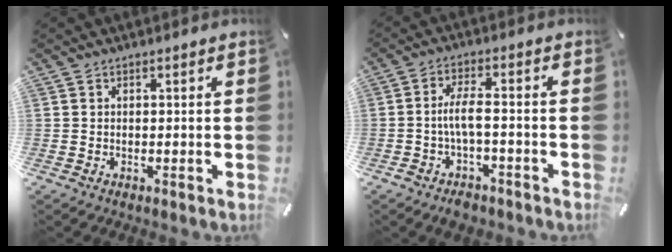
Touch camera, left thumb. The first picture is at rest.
{"total": 6.9, "force": [-2.4, 2.4, 6.1], "torque": [-0.122, 0.008, -0.046]}